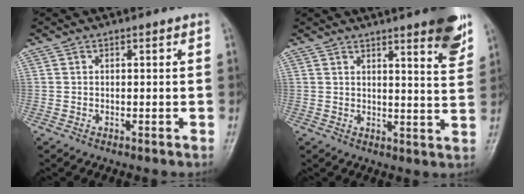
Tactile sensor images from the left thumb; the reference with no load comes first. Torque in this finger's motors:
{"motor_torque": [1.59, 0.77, 1.03, -0.96, 0.02]}